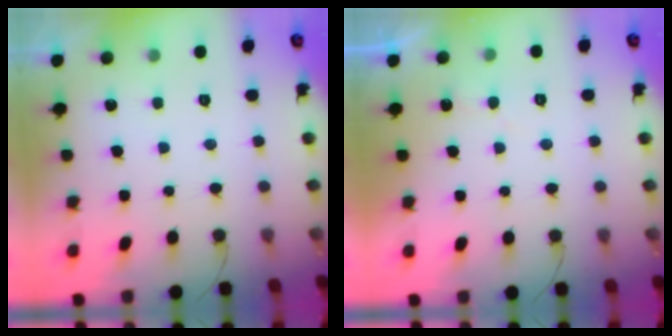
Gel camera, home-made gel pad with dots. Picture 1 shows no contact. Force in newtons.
{"total": 4.9, "press": 4.9, "slide": 0.3}